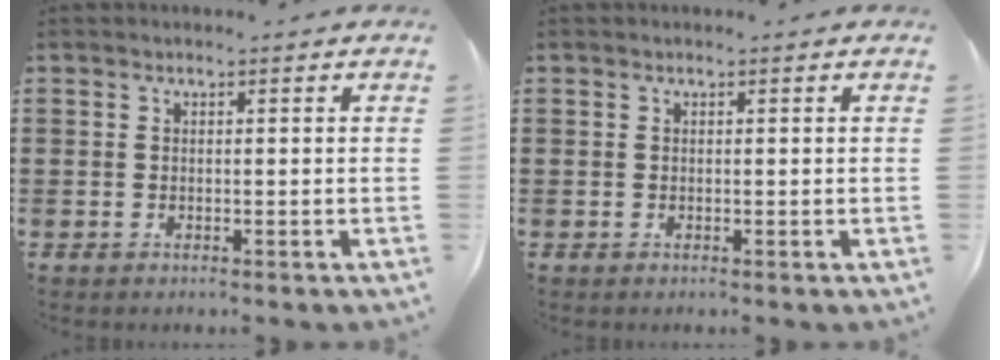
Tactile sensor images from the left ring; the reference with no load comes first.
{"total": 0.0}